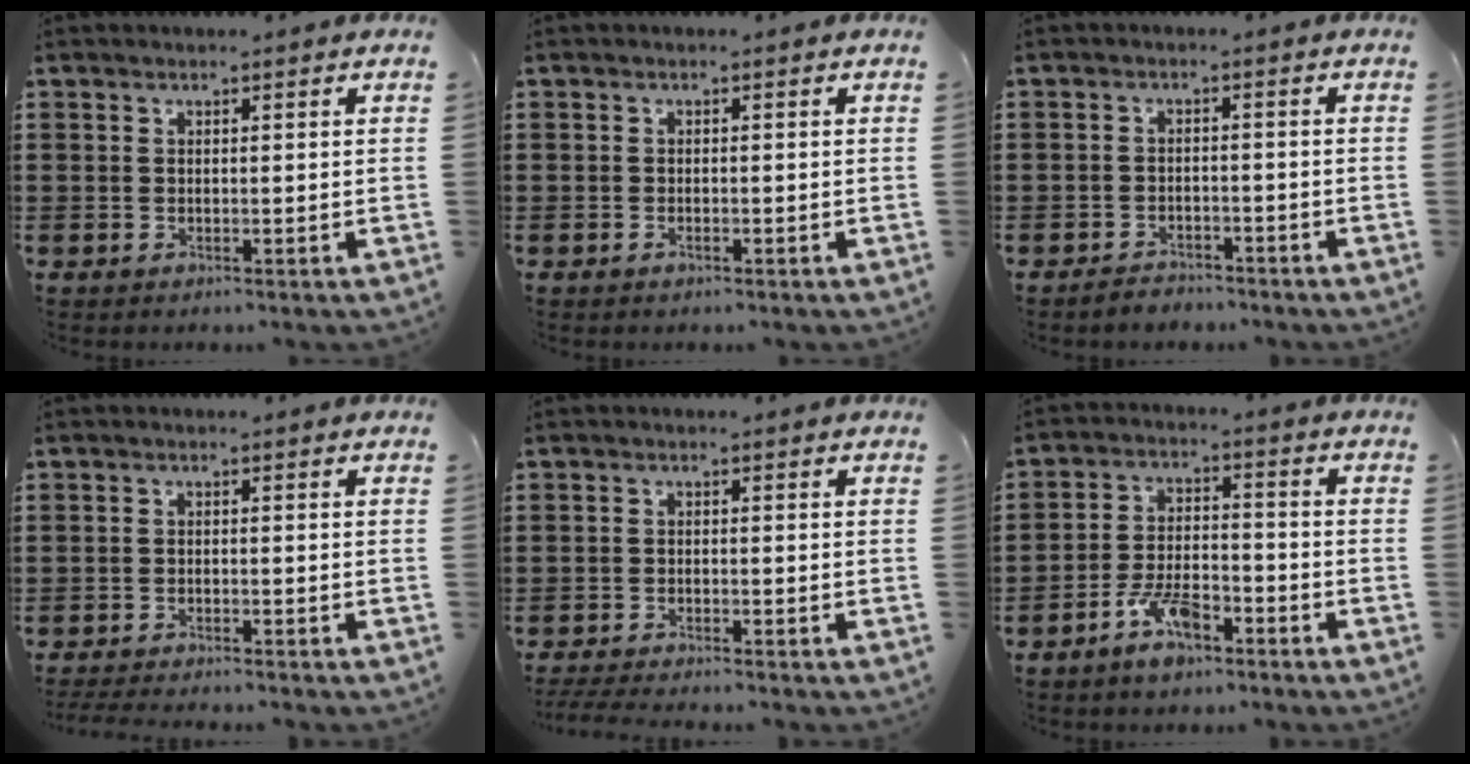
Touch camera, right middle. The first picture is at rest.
{"total": 0.6, "force": [-0.4, 0.2, 0.5], "torque": [-0.012, -0.004, -0.006]}
{"total": 2.5, "force": [-2.4, 0.6, -0.2], "torque": [-0.004, 0.003, -0.055]}
{"total": 2.1, "force": [-2.1, -0.1, 0.3], "torque": [-0.007, 0.000, -0.043]}
{"total": 2.5, "force": [-2.4, 0.0, 0.6], "torque": [-0.017, -0.003, -0.051]}
{"total": 6.7, "force": [-4.7, 2.4, 4.1], "torque": [-0.084, 0.011, -0.089]}